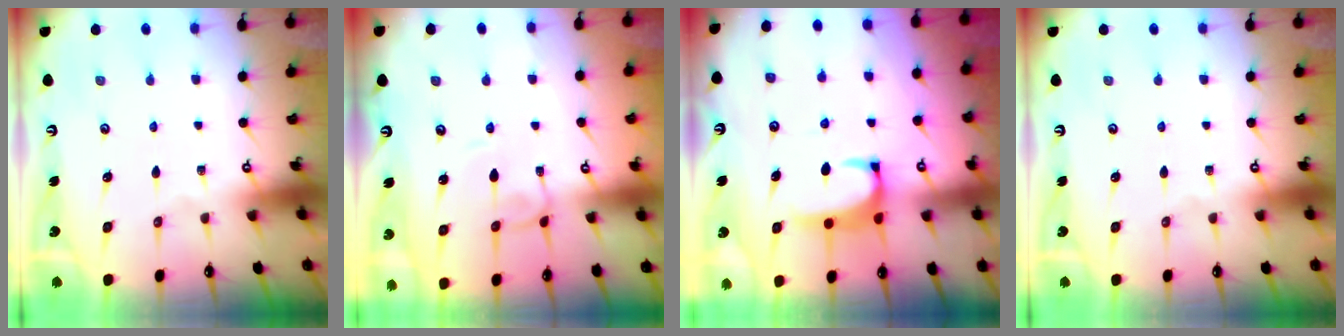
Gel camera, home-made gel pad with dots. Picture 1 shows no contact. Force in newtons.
{"total": 3.4, "press": 3.4, "slide": 0.1}
{"total": 2.0, "press": 1.9, "slide": 0.6}
{"total": 0.0}